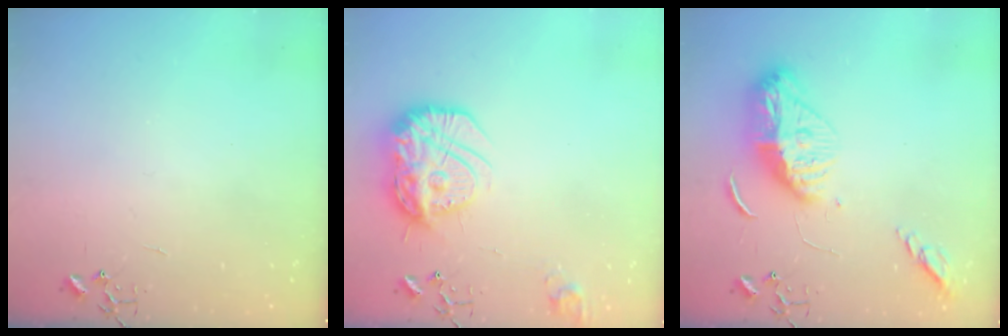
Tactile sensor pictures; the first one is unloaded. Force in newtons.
{"total": 19.1, "press": 19.1, "slide": 1.1}
{"total": 15.6, "press": 15.5, "slide": 1.6}